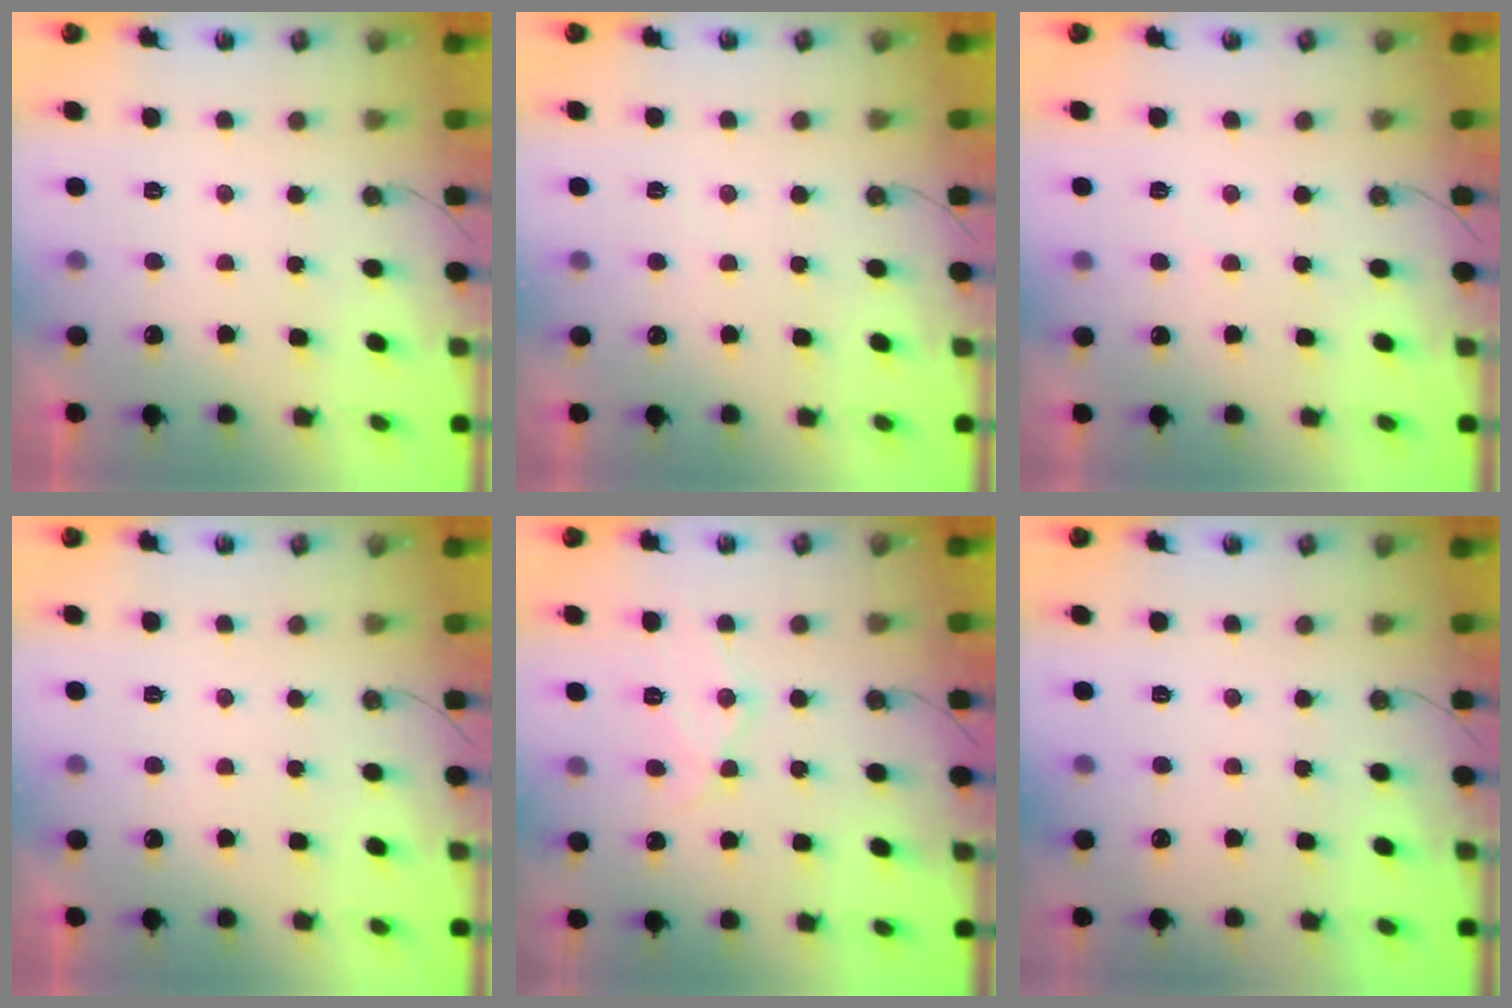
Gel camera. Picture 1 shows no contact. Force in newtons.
{"total": 3.0, "press": 2.9, "slide": 0.5}
{"total": 1.9, "press": 1.9, "slide": 0.3}
{"total": 0.0}
{"total": 10.2, "press": 10.2, "slide": 0.5}
{"total": 0.0}